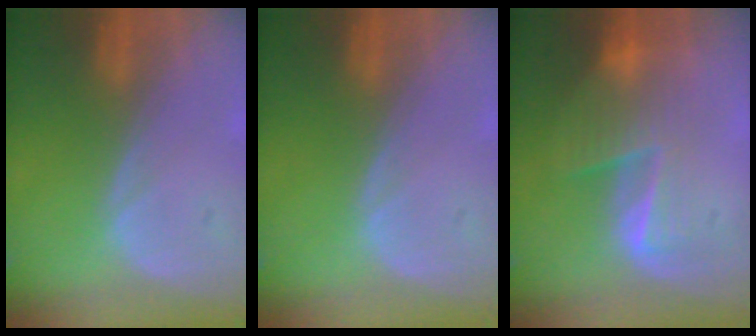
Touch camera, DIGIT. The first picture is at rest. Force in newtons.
{"total": 0.0}
{"total": 6.9, "press": 6.5, "slide": 2.3}